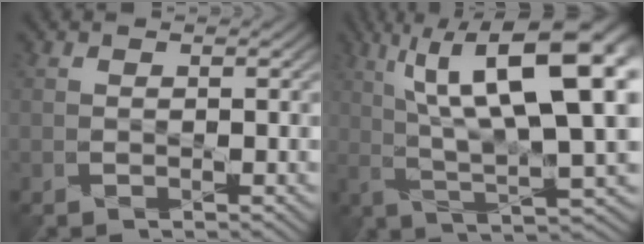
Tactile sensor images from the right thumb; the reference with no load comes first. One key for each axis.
{"total": 16.4, "fx": 5.8, "fy": 4.5, "fz": 14.7, "tx": -0.247, "ty": 0.012, "tz": 0.116}